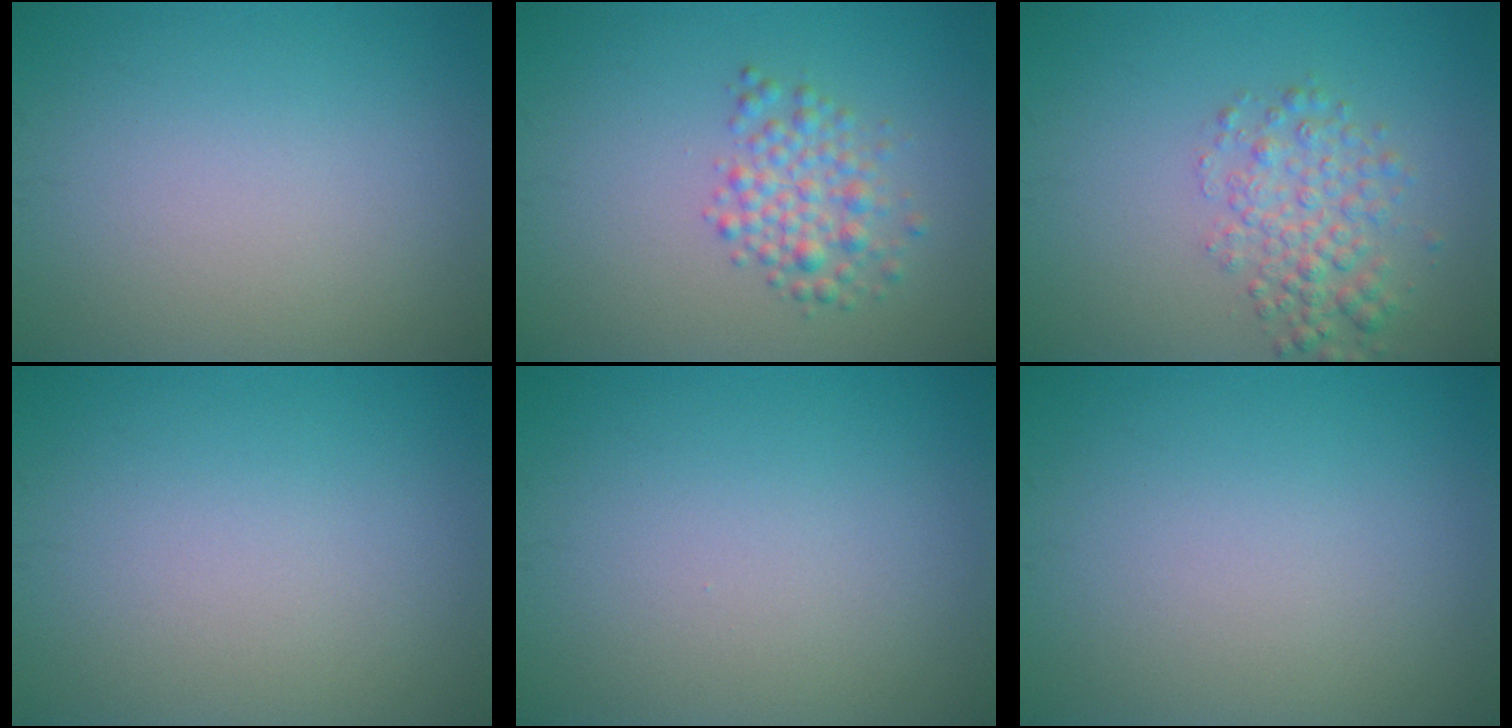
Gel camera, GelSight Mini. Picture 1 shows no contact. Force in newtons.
{"total": 2.9, "press": 2.9, "slide": 0.1}
{"total": 3.4, "press": 3.4, "slide": 0.1}
{"total": 0.0}
{"total": 0.0}
{"total": 0.0}